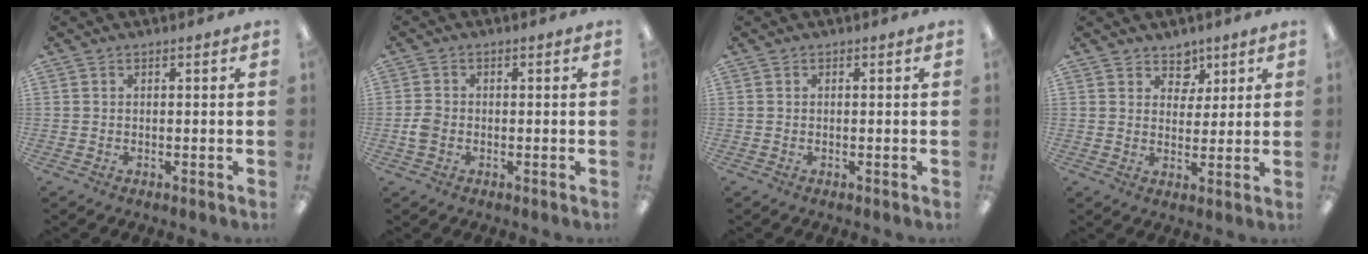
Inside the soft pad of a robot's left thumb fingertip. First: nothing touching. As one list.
[{"total": 2.7, "force": [-0.7, 2.1, 1.6], "torque": [-0.028, 0.005, -0.013]}, {"total": 0.0}, {"total": 5.4, "force": [3.9, 3.7, 0.7], "torque": [0.000, -0.023, 0.068]}]